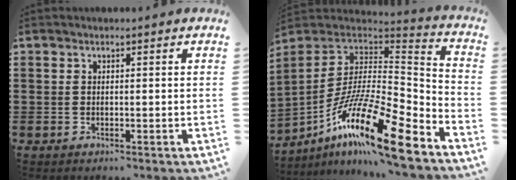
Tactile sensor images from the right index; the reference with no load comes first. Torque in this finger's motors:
{"motor_torque": [2.10, -0.04, 1.05, 0.12]}